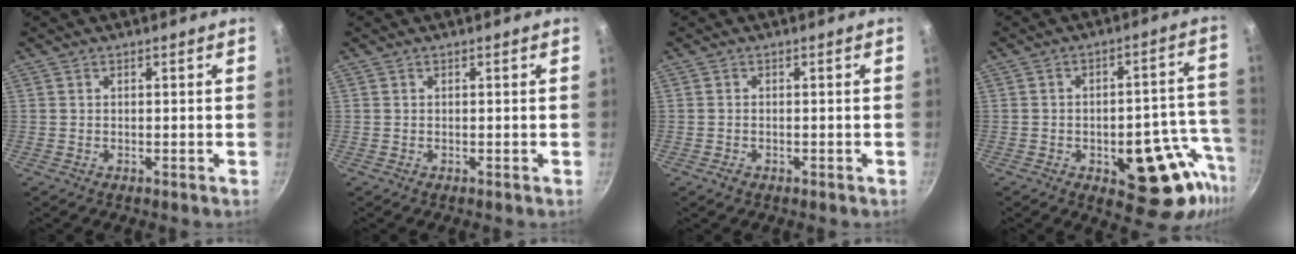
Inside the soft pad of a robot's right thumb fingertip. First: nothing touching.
{"total": 0.0}
{"total": 1.2, "force": [-0.7, 0.8, 0.6], "torque": [-0.011, 0.002, -0.010]}
{"total": 20.3, "force": [-8.8, 9.5, 15.6], "torque": [-0.128, 0.047, -0.116]}